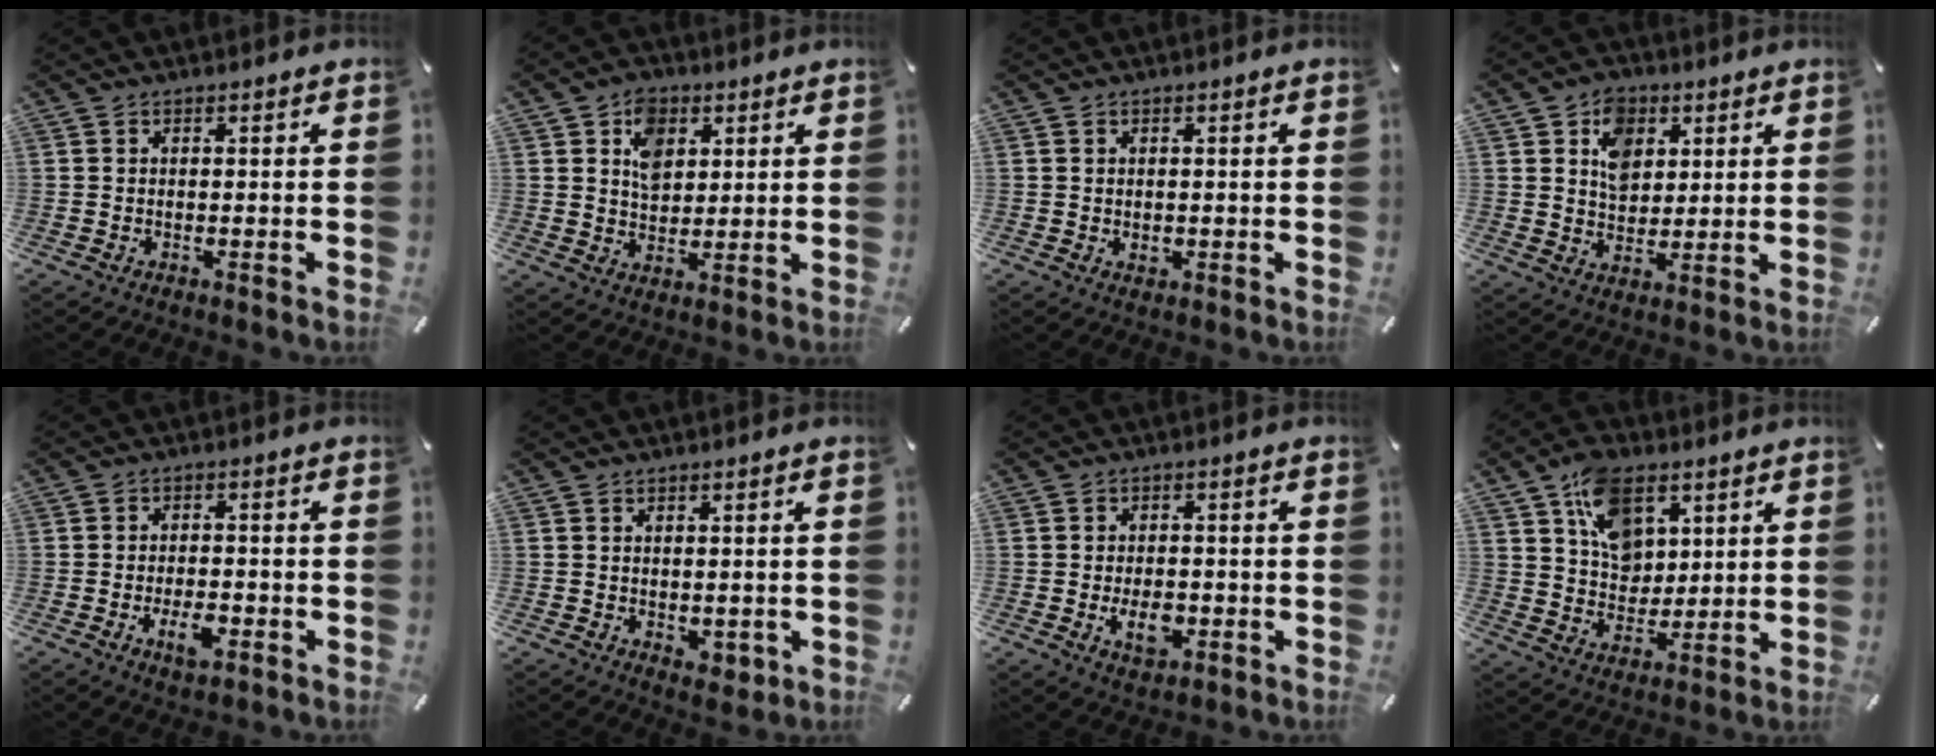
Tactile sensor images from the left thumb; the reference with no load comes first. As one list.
[{"total": 7.2, "force": [3.0, 5.6, 3.4], "torque": [-0.052, 0.001, 0.051]}, {"total": 1.0, "force": [0.1, 0.9, 0.3], "torque": [0.003, 0.000, 0.001]}, {"total": 7.8, "force": [3.2, 6.3, 3.4], "torque": [-0.047, -0.002, 0.055]}, {"total": 5.2, "force": [-2.1, 2.7, 3.9], "torque": [-0.074, 0.007, -0.037]}, {"total": 2.2, "force": [0.1, 1.8, 1.3], "torque": [-0.014, 0.000, 0.002]}, {"total": 5.8, "force": [-1.5, 3.8, 4.2], "torque": [-0.072, -0.004, -0.029]}, {"total": 12.6, "force": [5.9, 9.0, 6.4], "torque": [-0.111, -0.009, 0.111]}]